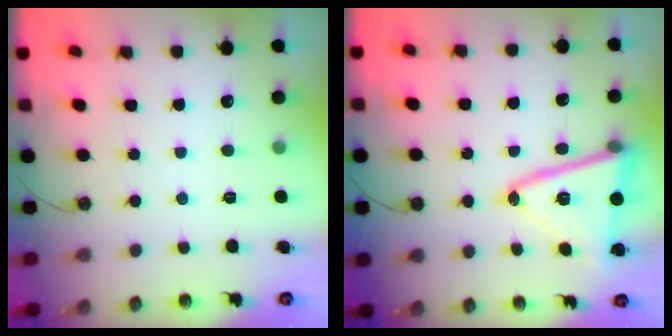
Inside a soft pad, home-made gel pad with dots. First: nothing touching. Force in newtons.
{"total": 15.9, "press": 15.6, "slide": 2.9}